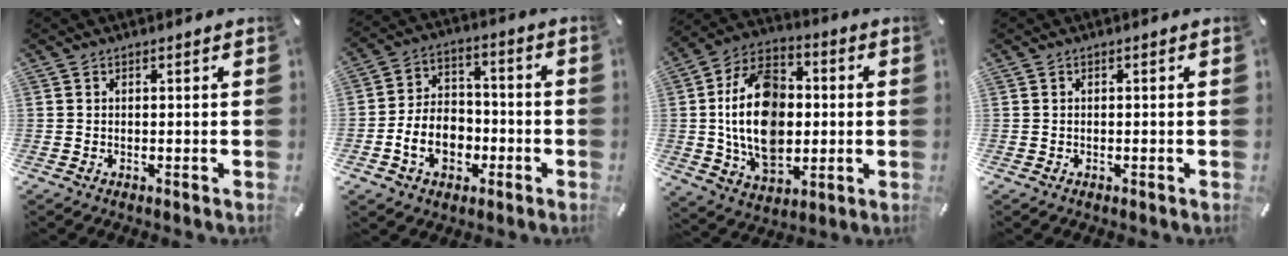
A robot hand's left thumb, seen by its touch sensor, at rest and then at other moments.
{"total": 11.0, "force": [-3.9, 8.5, 5.9], "torque": [-0.122, 0.027, -0.069]}
{"total": 19.8, "force": [-0.3, 14.0, 14.0], "torque": [-0.274, 0.005, -0.010]}
{"total": 0.0}